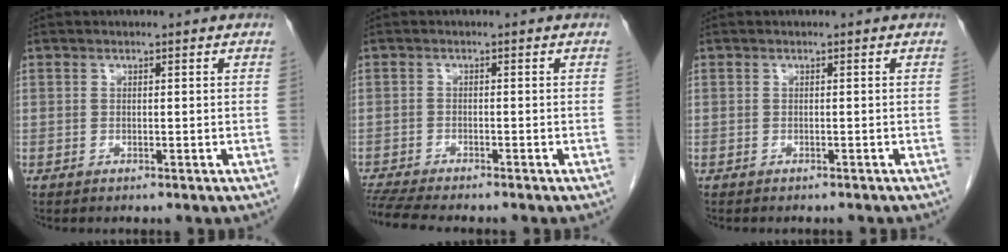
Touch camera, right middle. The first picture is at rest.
{"total": 7.4, "force": [-6.6, 0.5, 3.3], "torque": [-0.059, -0.012, -0.106]}
{"total": 2.7, "force": [-2.4, 0.9, 0.8], "torque": [-0.011, -0.004, -0.028]}